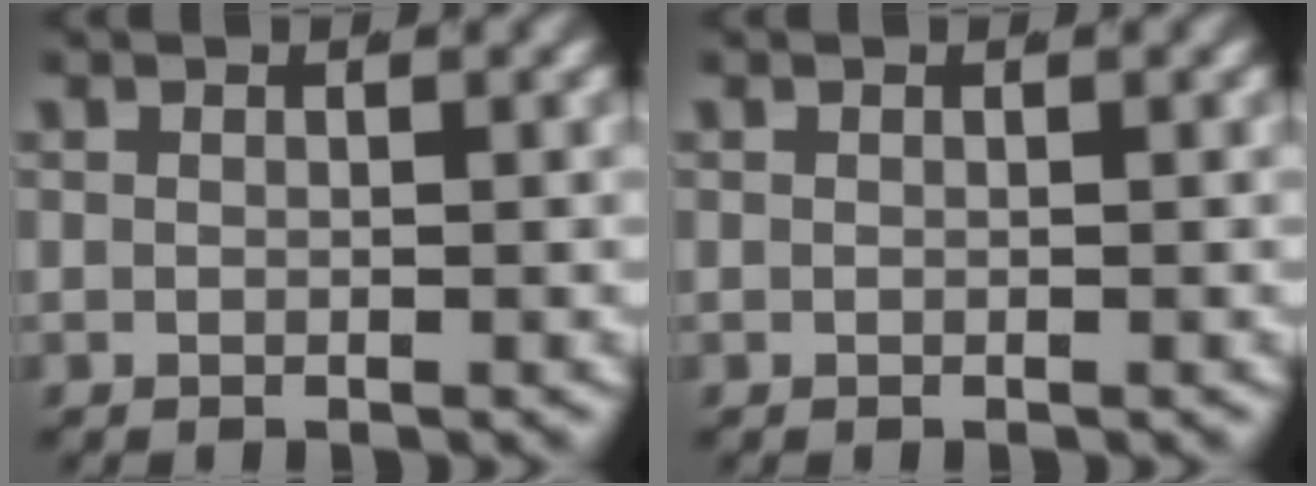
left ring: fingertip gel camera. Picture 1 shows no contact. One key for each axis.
{"total": 0.0}